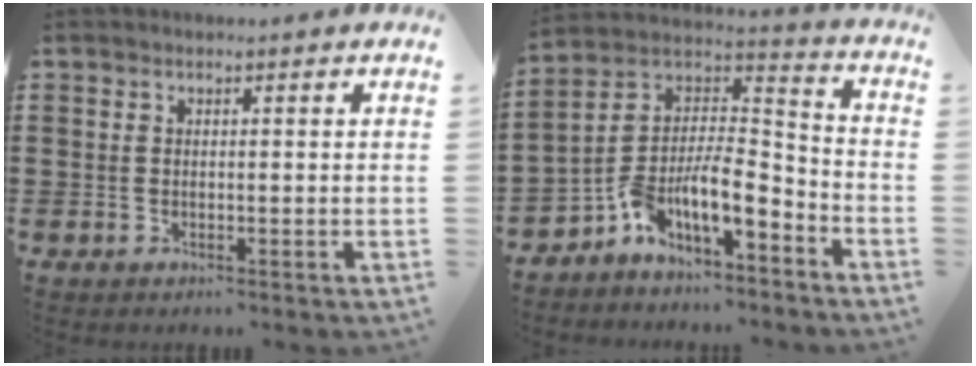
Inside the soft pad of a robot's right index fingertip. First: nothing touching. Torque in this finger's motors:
{"motor_torque": [1.30, -0.83, 0.74, 0.21]}